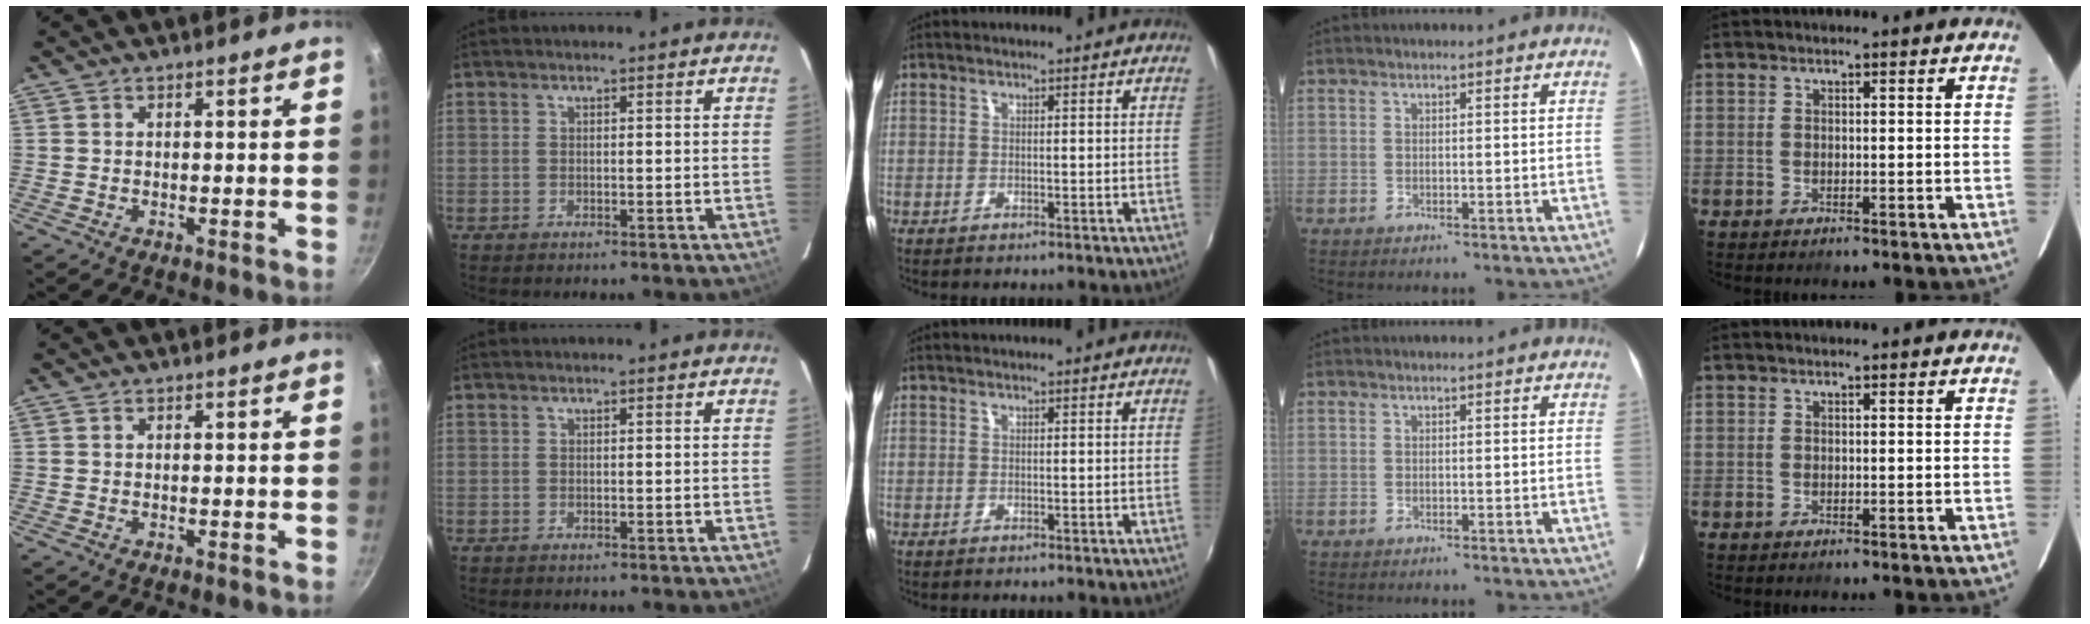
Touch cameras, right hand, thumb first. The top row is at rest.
{}